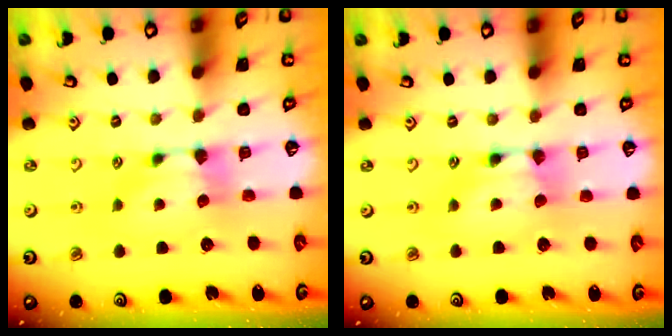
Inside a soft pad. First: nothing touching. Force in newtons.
{"total": 1.7, "press": 1.7, "slide": 0.2}